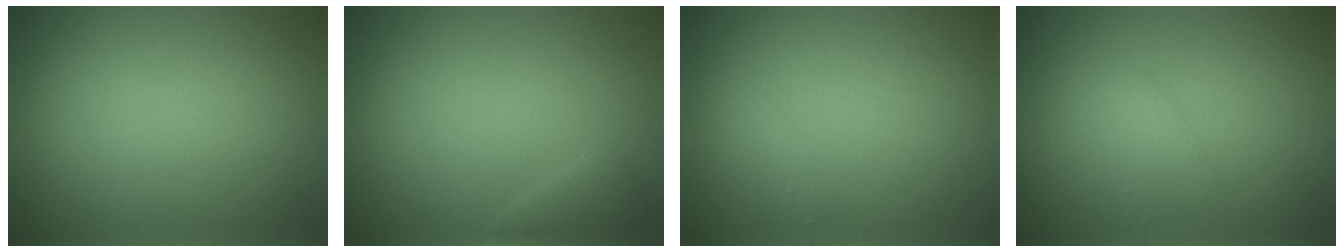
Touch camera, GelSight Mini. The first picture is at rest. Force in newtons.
{"total": 1.1, "press": 1.1, "slide": 0.0}
{"total": 0.8, "press": 0.8, "slide": 0.0}
{"total": 1.7, "press": 1.7, "slide": 0.1}